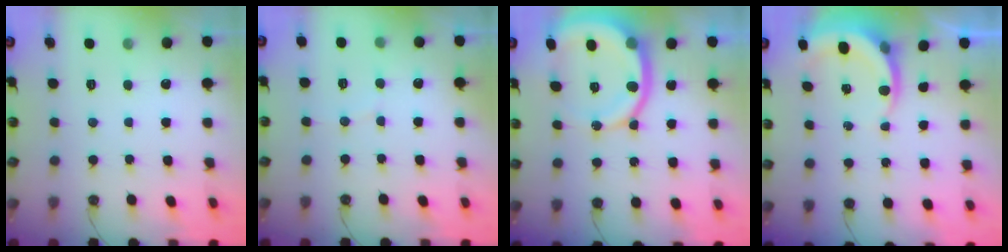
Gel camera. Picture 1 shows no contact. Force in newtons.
{"total": 2.7, "press": 2.4, "slide": 1.2}
{"total": 13.8, "press": 13.7, "slide": 1.8}
{"total": 4.9, "press": 4.9, "slide": 0.1}